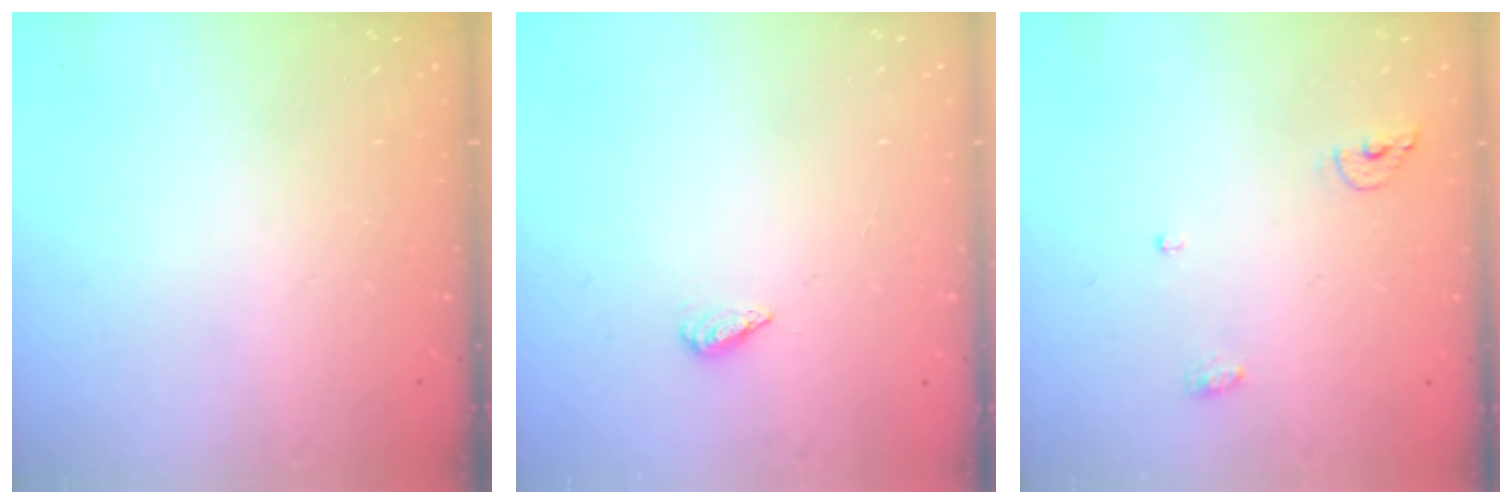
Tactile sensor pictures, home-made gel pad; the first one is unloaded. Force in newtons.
{"total": 2.1, "press": 1.9, "slide": 0.8}
{"total": 5.7, "press": 5.7, "slide": 1.0}